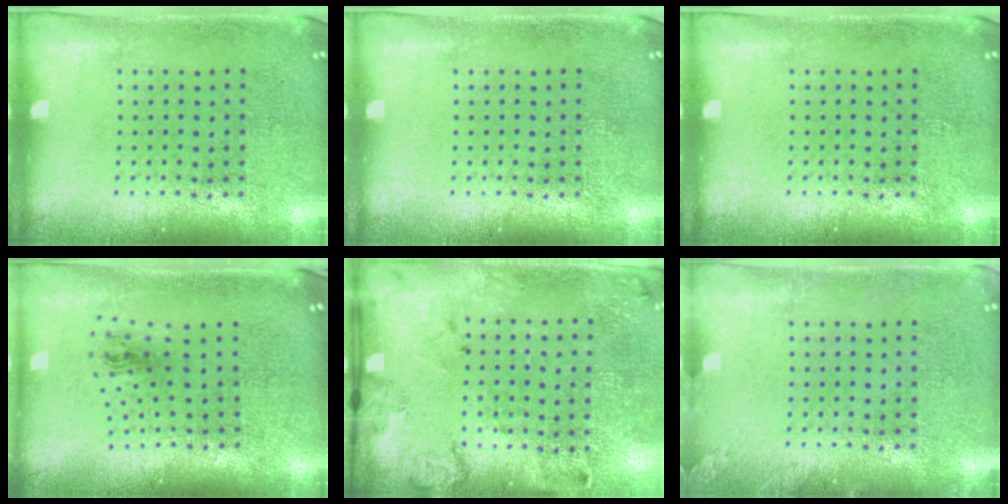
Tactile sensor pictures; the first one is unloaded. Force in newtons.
{"total": 0.0}
{"total": 0.0}
{"total": 1.0, "press": 0.4, "slide": 0.9}
{"total": 2.1, "press": 1.4, "slide": 1.6}
{"total": 1.0, "press": 1.0, "slide": 0.1}